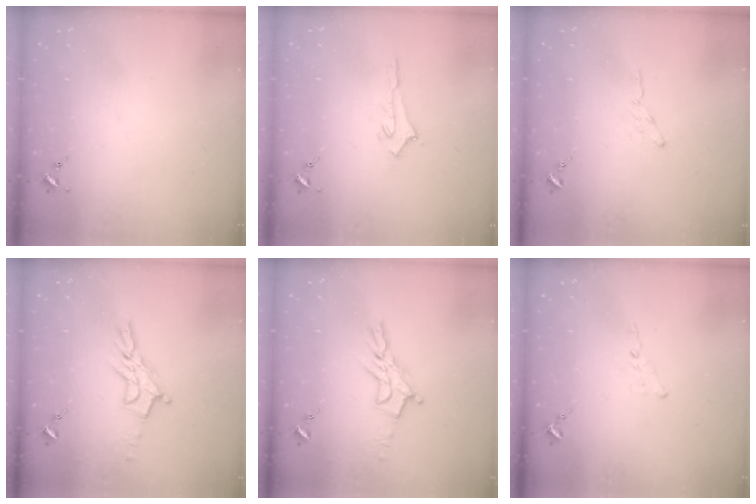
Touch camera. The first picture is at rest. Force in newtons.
{"total": 2.6, "press": 2.6, "slide": 0.4}
{"total": 3.0, "press": 3.0, "slide": 0.3}
{"total": 11.6, "press": 11.6, "slide": 1.0}
{"total": 11.6, "press": 11.6, "slide": 1.0}
{"total": 3.4, "press": 3.4, "slide": 0.4}